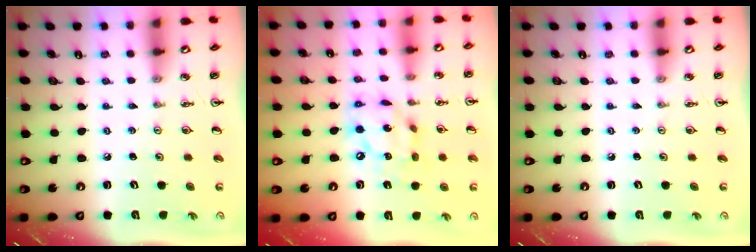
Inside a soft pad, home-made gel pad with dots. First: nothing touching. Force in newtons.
{"total": 14.4, "press": 14.3, "slide": 1.7}
{"total": 0.0}